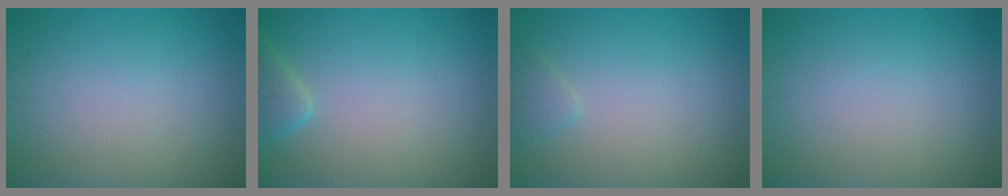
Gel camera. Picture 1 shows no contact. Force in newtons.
{"total": 2.0, "press": 2.0, "slide": 0.2}
{"total": 1.1, "press": 1.1, "slide": 0.1}
{"total": 0.0}